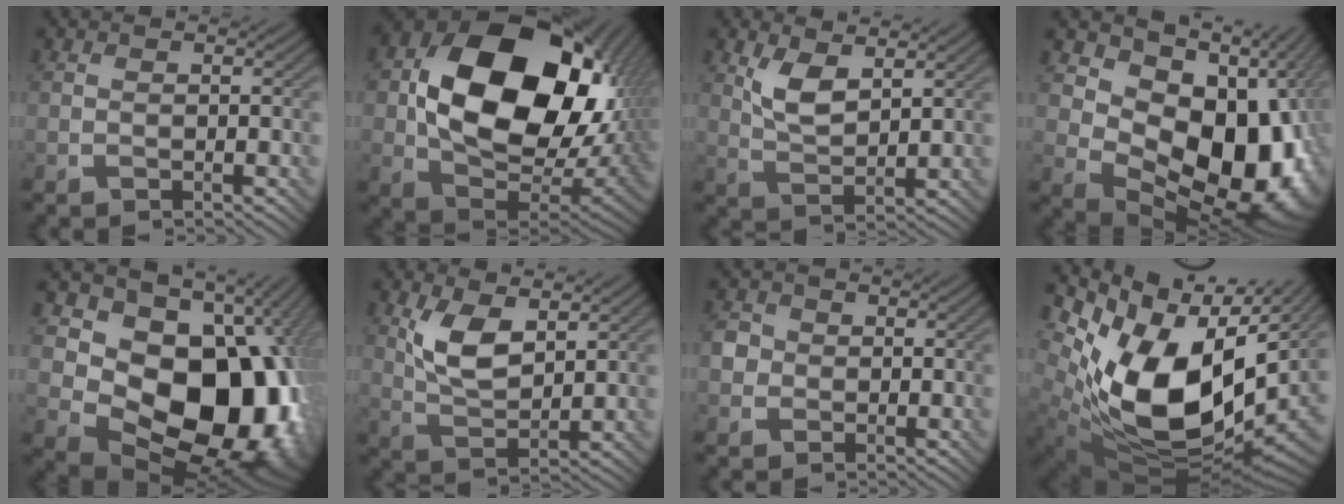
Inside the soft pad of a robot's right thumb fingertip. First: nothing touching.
{"total": 19.7, "force": [4.0, 13.8, 13.5], "torque": [-0.257, -0.033, 0.102]}
{"total": 4.9, "force": [2.5, 2.1, 3.6], "torque": [-0.083, -0.007, 0.052]}
{"total": 17.1, "force": [1.8, 11.4, 12.6], "torque": [-0.170, -0.033, 0.057]}
{"total": 18.3, "force": [0.0, 13.8, 12.0], "torque": [-0.175, -0.048, 0.041]}
{"total": 6.8, "force": [2.8, 3.2, 5.3], "torque": [-0.113, -0.007, 0.057]}
{"total": 2.7, "force": [0.0, 2.6, 0.8], "torque": [-0.026, 0.002, -0.001]}
{"total": 18.8, "force": [2.0, 12.3, 14.1], "torque": [-0.271, -0.055, 0.070]}